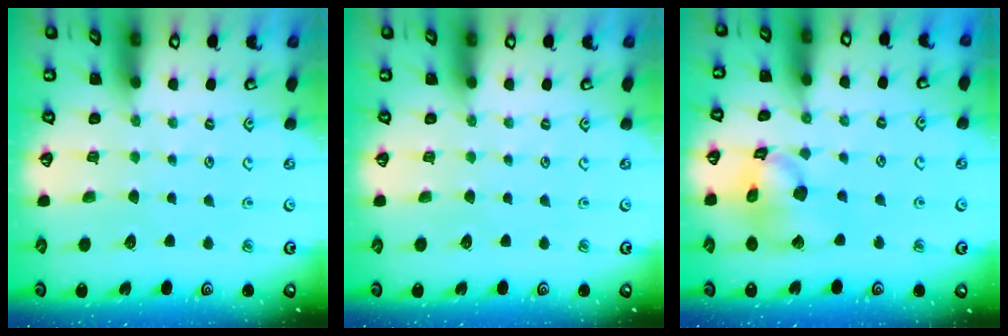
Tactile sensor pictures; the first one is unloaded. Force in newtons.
{"total": 0.0}
{"total": 13.8, "press": 13.6, "slide": 1.9}